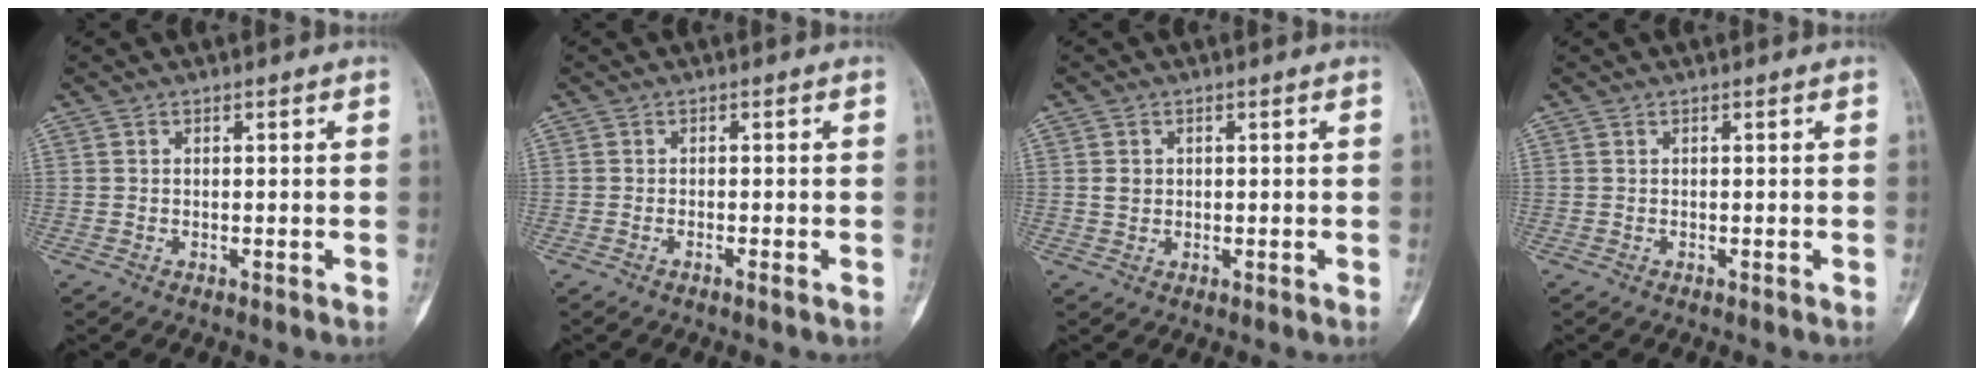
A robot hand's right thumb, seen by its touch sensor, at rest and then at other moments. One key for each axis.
{"total": 0.9, "fx": -0.6, "fy": 0.0, "fz": 0.7, "tx": -0.016, "ty": 0.004, "tz": -0.010}
{"total": 1.8, "fx": 0.3, "fy": 1.5, "fz": 0.9, "tx": -0.007, "ty": 0.000, "tz": 0.008}
{"total": 0.0}